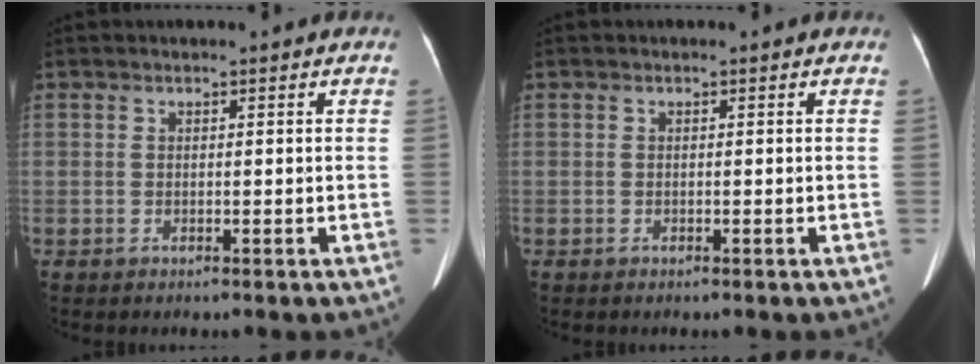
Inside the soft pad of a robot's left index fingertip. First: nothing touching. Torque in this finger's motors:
{"motor_torque": [-0.01, 0.08, 0.00, 0.00]}